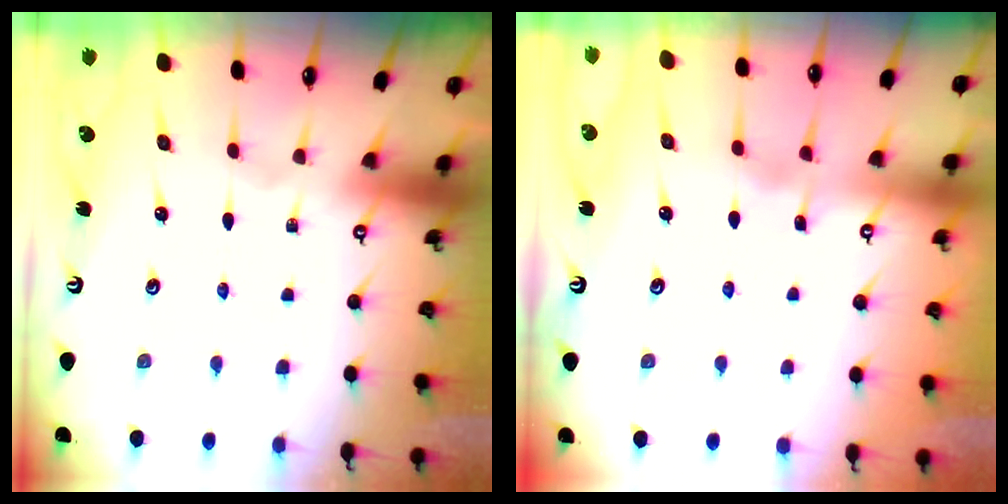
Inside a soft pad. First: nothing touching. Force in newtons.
{"total": 3.4, "press": 3.4, "slide": 0.4}